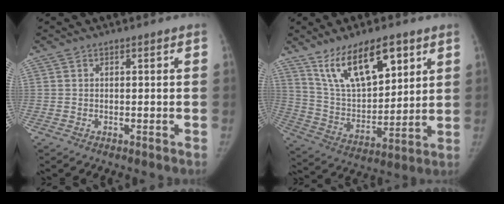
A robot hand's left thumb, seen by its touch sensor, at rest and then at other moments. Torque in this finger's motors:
{"motor_torque": [0.40, 0.95, 1.06, -1.70, 0.13]}